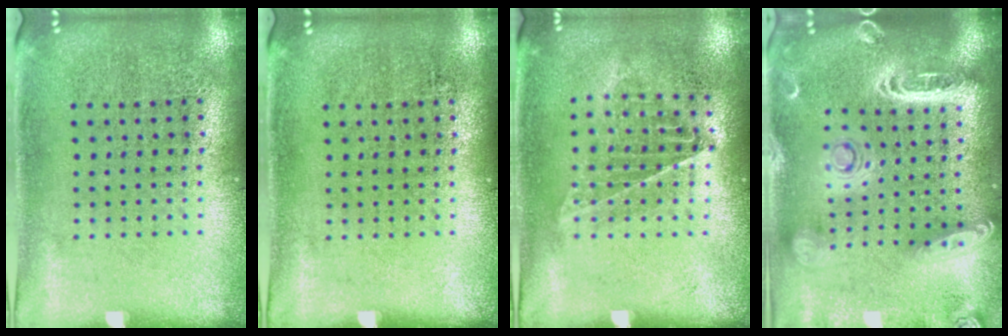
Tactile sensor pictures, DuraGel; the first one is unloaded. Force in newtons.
{"total": 0.0}
{"total": 1.0, "press": 0.9, "slide": 0.3}
{"total": 2.8, "press": 2.4, "slide": 1.4}